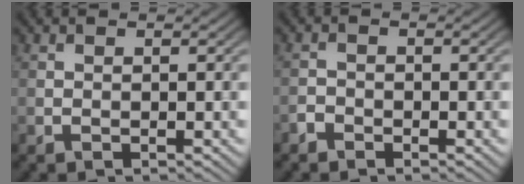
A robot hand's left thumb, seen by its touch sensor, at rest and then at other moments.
{"total": 1.3, "force": [-1.1, 0.7, 0.2], "torque": [-0.004, 0.002, -0.027]}